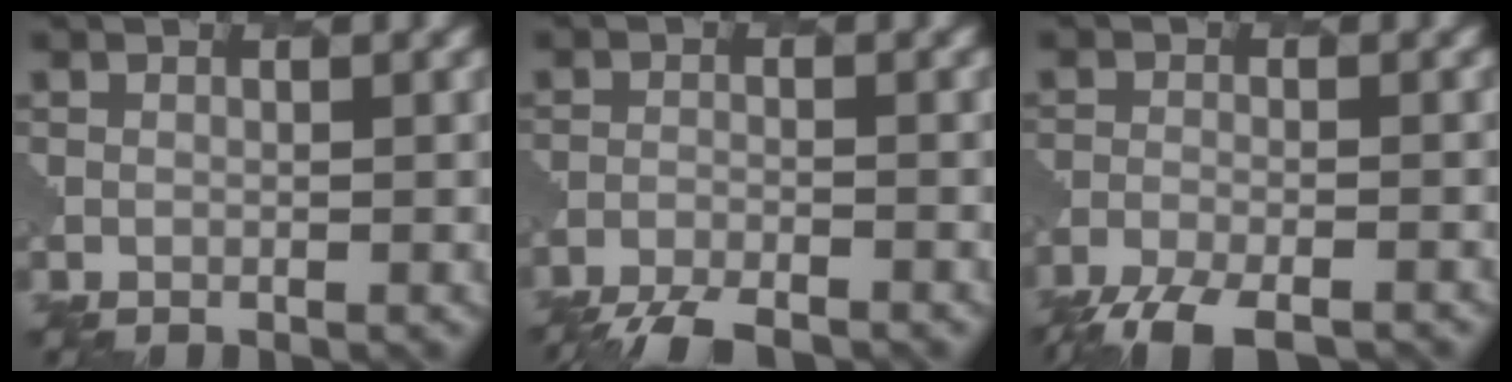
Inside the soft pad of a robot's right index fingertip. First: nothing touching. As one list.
[{"total": 6.1, "force": [-5.9, 0.9, 1.6], "torque": [-0.038, -0.018, -0.094]}, {"total": 7.2, "force": [-6.4, 1.5, 2.9], "torque": [-0.058, -0.025, -0.106]}]